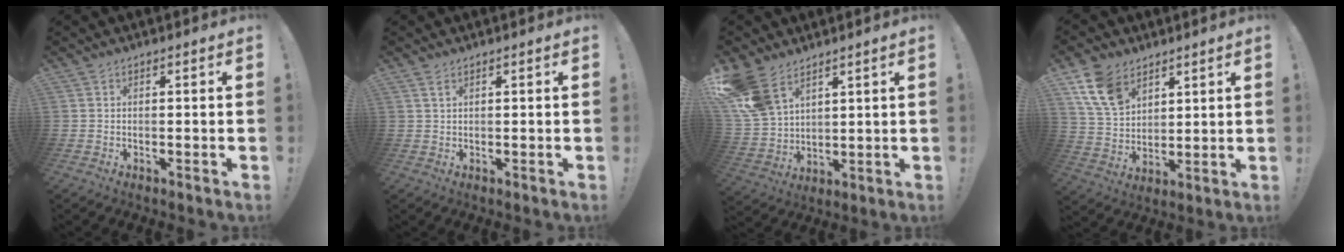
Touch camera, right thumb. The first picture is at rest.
{"total": 2.0, "force": [1.1, 0.9, 1.4], "torque": [-0.025, 0.000, 0.020]}
{"total": 13.1, "force": [8.6, 7.6, 6.3], "torque": [-0.136, -0.043, 0.174]}
{"total": 12.5, "force": [7.4, 8.1, 5.9], "torque": [-0.113, -0.028, 0.149]}